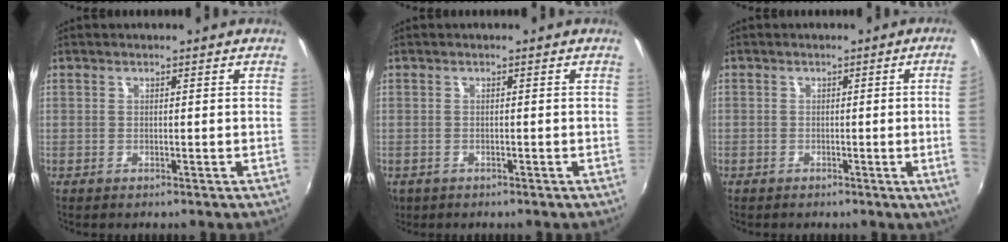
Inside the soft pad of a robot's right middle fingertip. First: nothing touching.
{"total": 2.8, "force": [-1.4, 2.1, 1.2], "torque": [-0.028, -0.009, -0.019]}
{"total": 4.2, "force": [-0.1, -1.5, 3.9], "torque": [-0.060, -0.011, 0.002]}